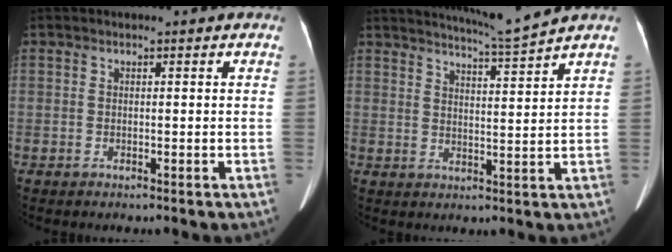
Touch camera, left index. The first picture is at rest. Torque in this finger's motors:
{"motor_torque": [-0.26, -0.80, 0.01, 0.05]}